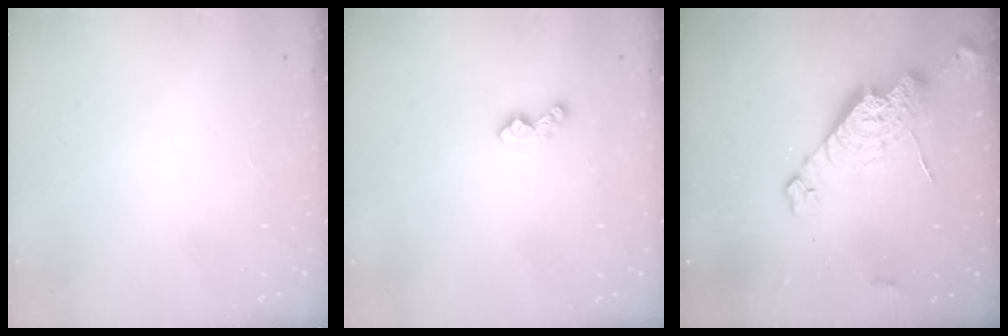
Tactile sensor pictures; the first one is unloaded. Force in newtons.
{"total": 4.6, "press": 4.6, "slide": 0.5}
{"total": 14.3, "press": 14.3, "slide": 1.3}